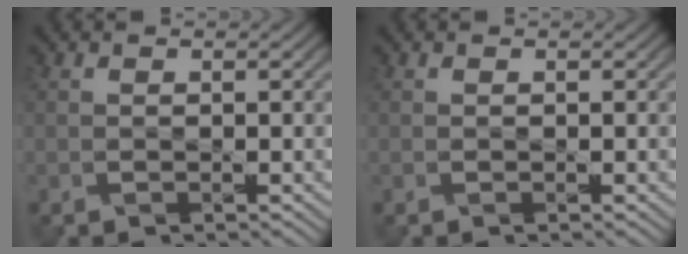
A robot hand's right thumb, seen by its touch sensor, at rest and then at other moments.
{"total": 0.0}